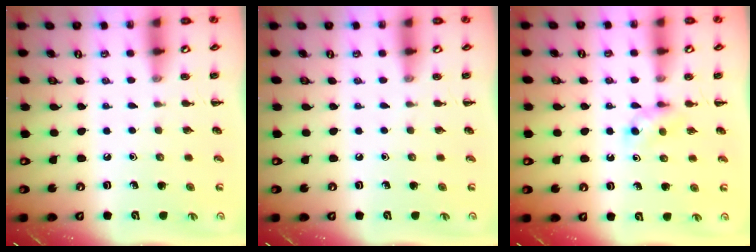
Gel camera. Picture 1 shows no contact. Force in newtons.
{"total": 0.0}
{"total": 3.2, "press": 2.9, "slide": 1.4}